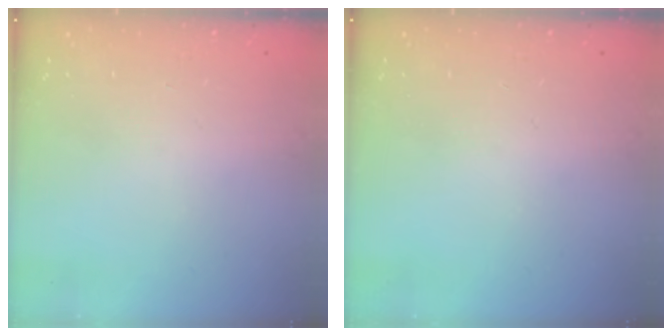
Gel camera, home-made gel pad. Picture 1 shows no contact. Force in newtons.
{"total": 0.0}